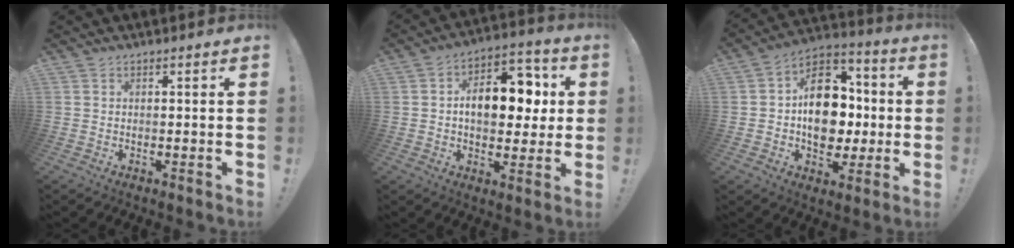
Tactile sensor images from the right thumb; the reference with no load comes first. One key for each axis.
{"total": 14.6, "fx": 1.2, "fy": 9.1, "fz": 11.3, "tx": -0.160, "ty": 0.013, "tz": 0.025}
{"total": 17.4, "fx": -0.4, "fy": 13.1, "fz": 11.4, "tx": -0.164, "ty": 0.016, "tz": 0.002}